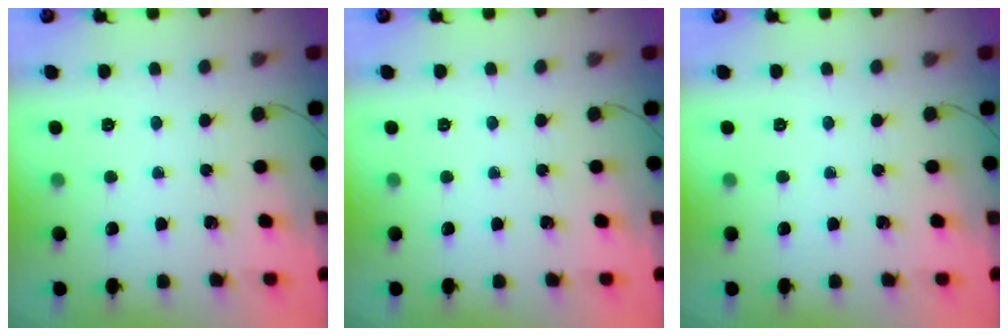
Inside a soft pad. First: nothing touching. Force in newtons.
{"total": 0.0}
{"total": 0.0}